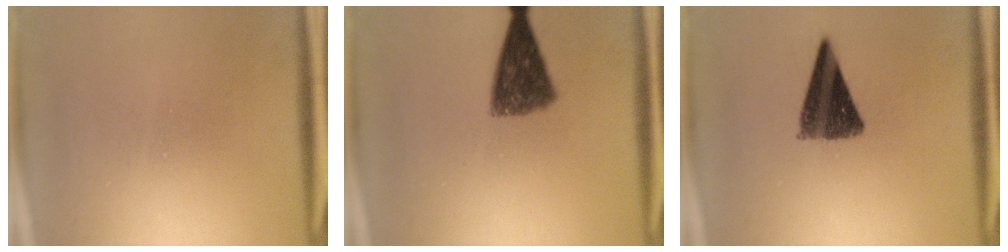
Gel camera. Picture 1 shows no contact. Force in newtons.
{"total": 8.2}
{"total": 10.1}